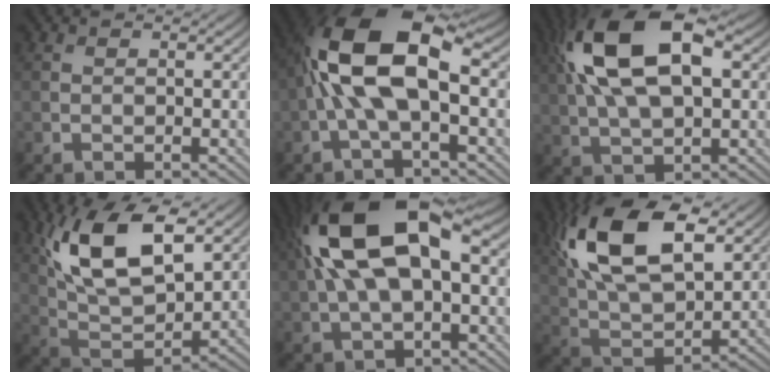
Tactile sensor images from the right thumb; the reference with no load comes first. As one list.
[{"total": 12.8, "force": [0.5, 5.3, 11.6], "torque": [-0.232, 0.024, -0.001]}, {"total": 15.3, "force": [4.5, 7.4, 12.6], "torque": [-0.252, 0.023, 0.075]}, {"total": 14.5, "force": [6.1, 7.0, 11.2], "torque": [-0.233, 0.002, 0.119]}, {"total": 16.4, "force": [3.5, 7.8, 14.0], "torque": [-0.288, 0.030, 0.053]}, {"total": 17.0, "force": [7.4, 8.4, 12.8], "torque": [-0.283, 0.020, 0.133]}]